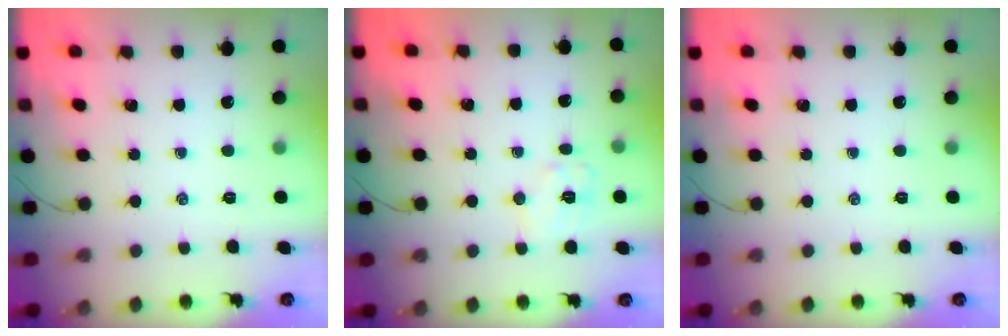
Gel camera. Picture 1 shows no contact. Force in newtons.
{"total": 6.5, "press": 6.5, "slide": 0.4}
{"total": 0.0}